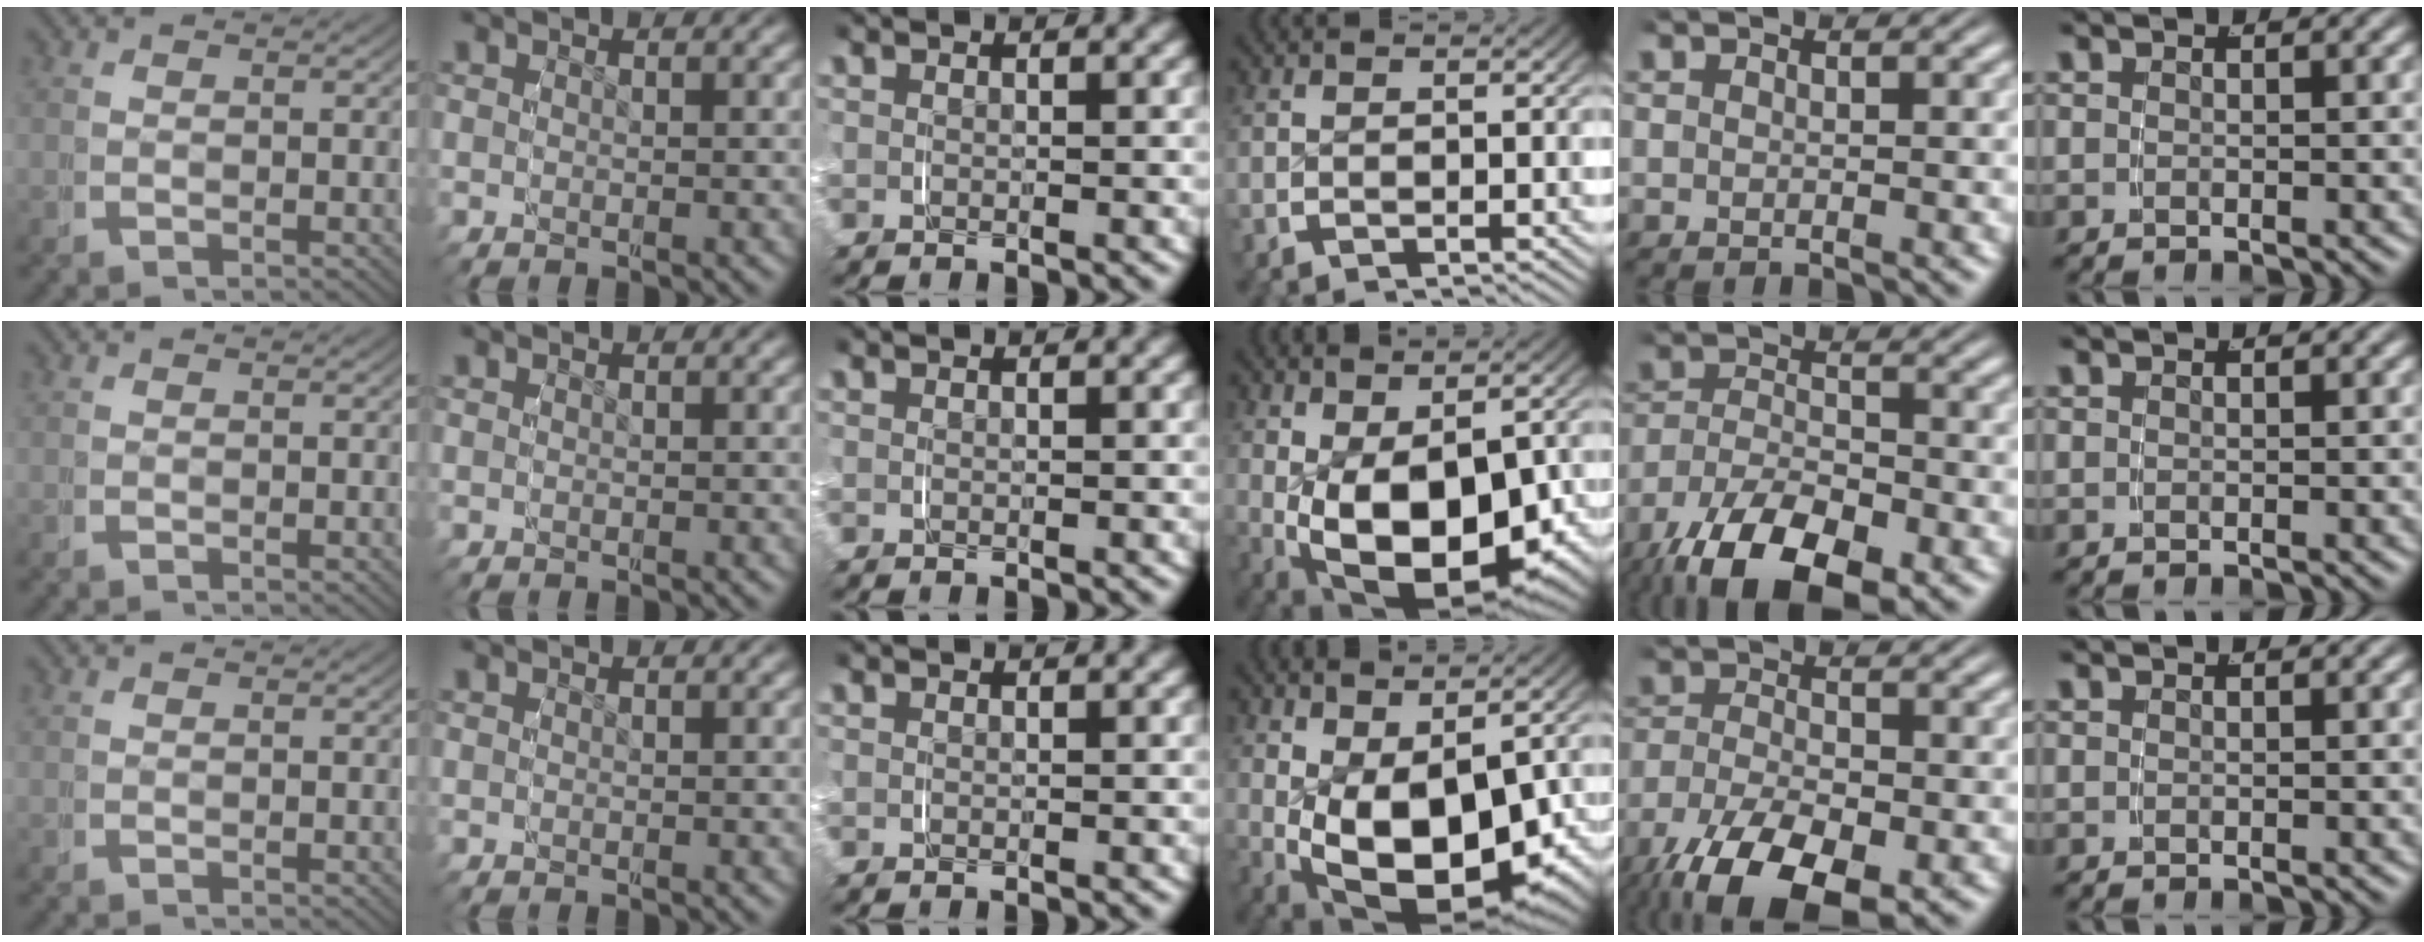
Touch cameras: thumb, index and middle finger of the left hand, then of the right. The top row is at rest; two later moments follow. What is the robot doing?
{"motion": "grasp_and_lifting", "object": "paper plate"}